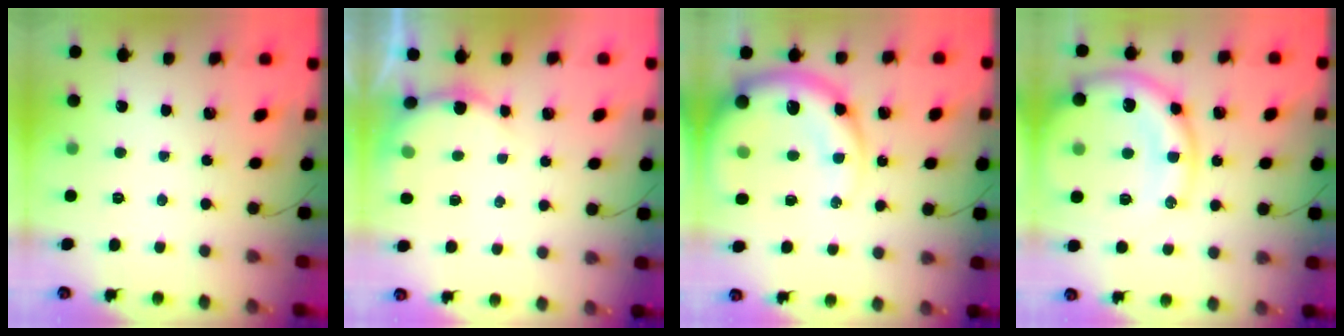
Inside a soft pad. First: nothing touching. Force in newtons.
{"total": 6.0, "press": 5.9, "slide": 1.2}
{"total": 16.0, "press": 15.6, "slide": 3.6}
{"total": 16.7, "press": 16.5, "slide": 2.8}